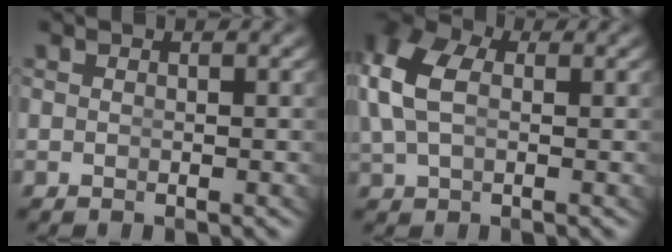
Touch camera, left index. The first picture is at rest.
{"total": 5.3, "force": [1.1, 3.6, 3.7], "torque": [-0.102, -0.007, 0.027]}